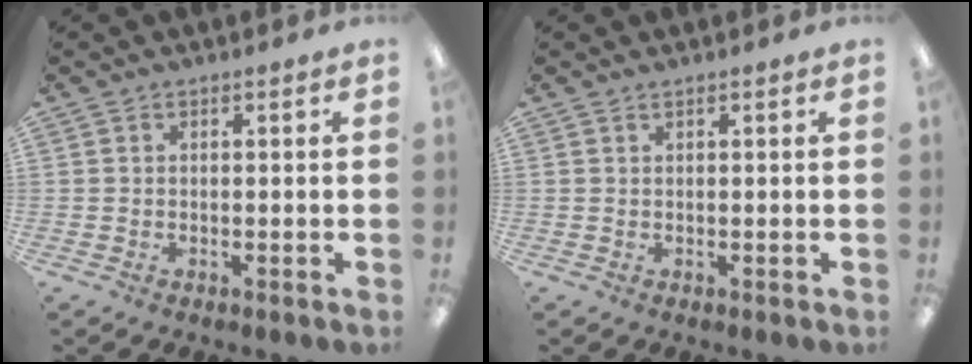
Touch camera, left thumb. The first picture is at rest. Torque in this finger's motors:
{"motor_torque": [0.03, 0.01, -0.10, 0.02, 0.01]}